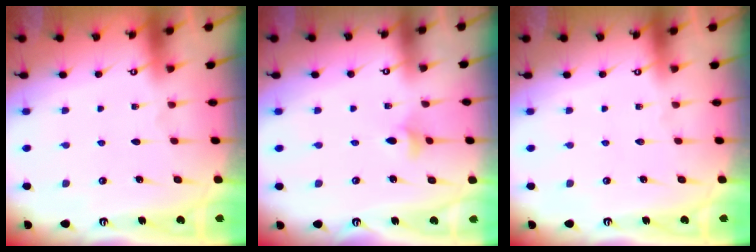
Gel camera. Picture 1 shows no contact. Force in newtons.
{"total": 3.1, "press": 3.0, "slide": 0.7}
{"total": 0.0}